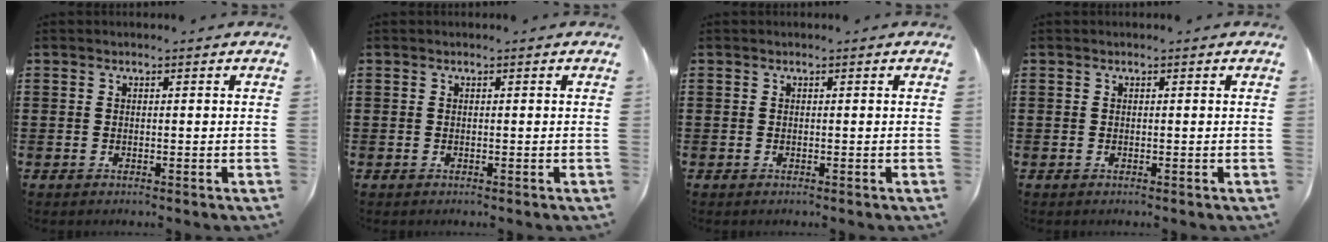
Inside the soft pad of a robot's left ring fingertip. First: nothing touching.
{"total": 0.0}
{"total": 0.0}
{"total": 0.0}